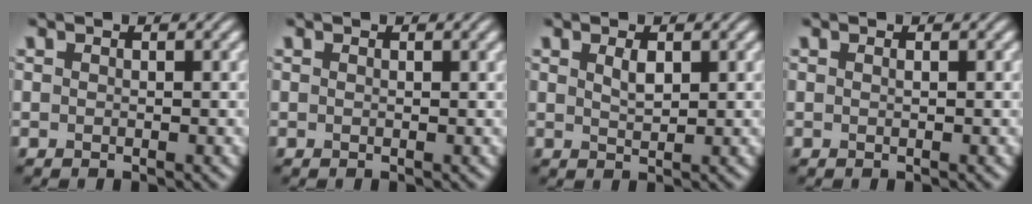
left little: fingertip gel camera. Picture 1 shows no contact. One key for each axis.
{"total": 0.7, "fx": 0.4, "fy": 0.2, "fz": 0.6, "tx": -0.006, "ty": 0.005, "tz": 0.004}
{"total": 1.3, "fx": 0.7, "fy": 0.5, "fz": 1.1, "tx": -0.023, "ty": 0.000, "tz": 0.015}
{"total": 0.0}